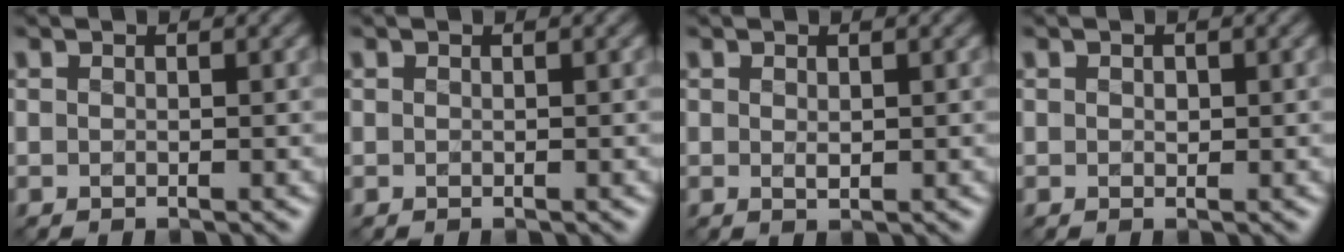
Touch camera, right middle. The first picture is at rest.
{"total": 0.0}
{"total": 0.7, "force": [0.2, 0.3, 0.6], "torque": [-0.010, 0.001, 0.005]}
{"total": 0.5, "force": [0.2, 0.4, 0.3], "torque": [-0.003, 0.004, 0.003]}